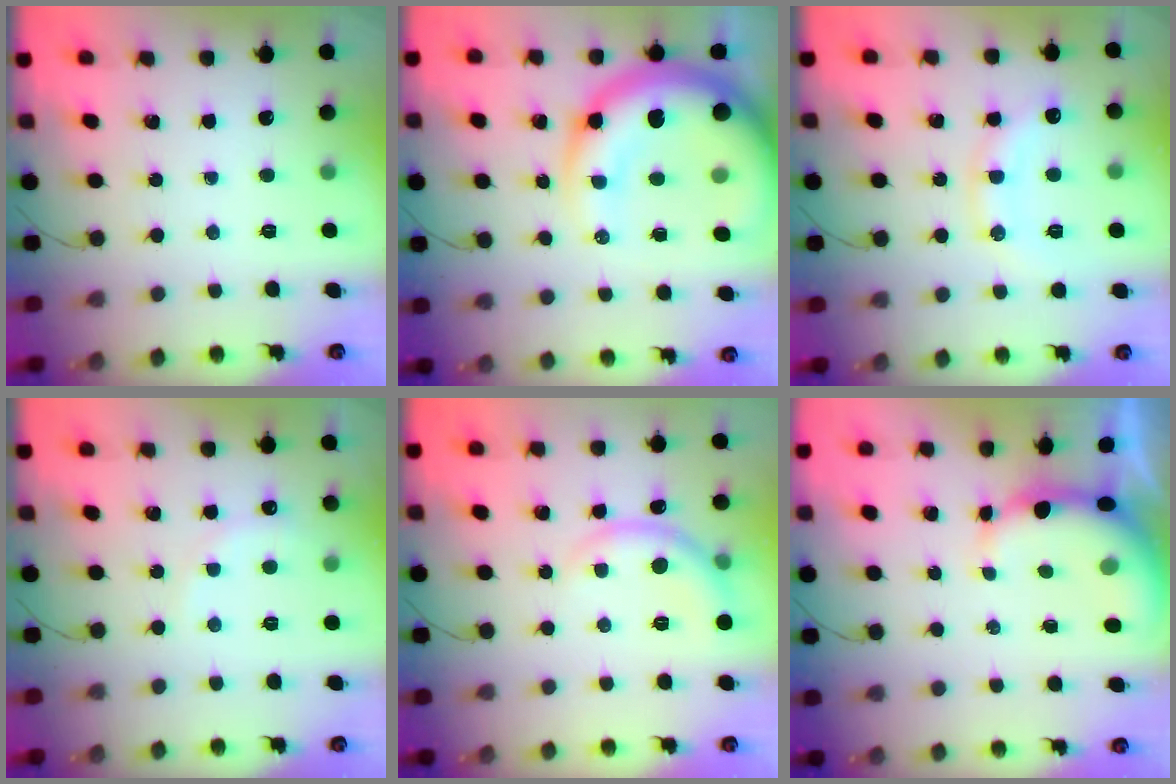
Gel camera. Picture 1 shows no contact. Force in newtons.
{"total": 20.5, "press": 20.0, "slide": 4.7}
{"total": 12.6, "press": 12.6, "slide": 0.5}
{"total": 6.8, "press": 6.7, "slide": 1.2}
{"total": 6.4, "press": 6.4, "slide": 0.7}
{"total": 8.3, "press": 8.1, "slide": 1.5}